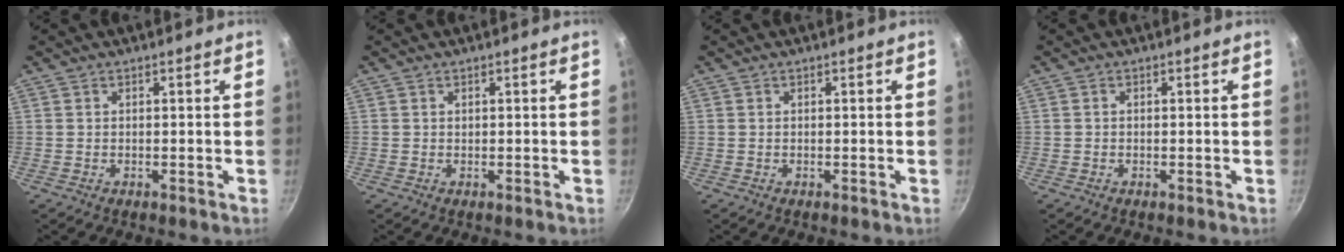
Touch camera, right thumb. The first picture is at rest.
{"total": 0.0}
{"total": 0.0}
{"total": 0.0}